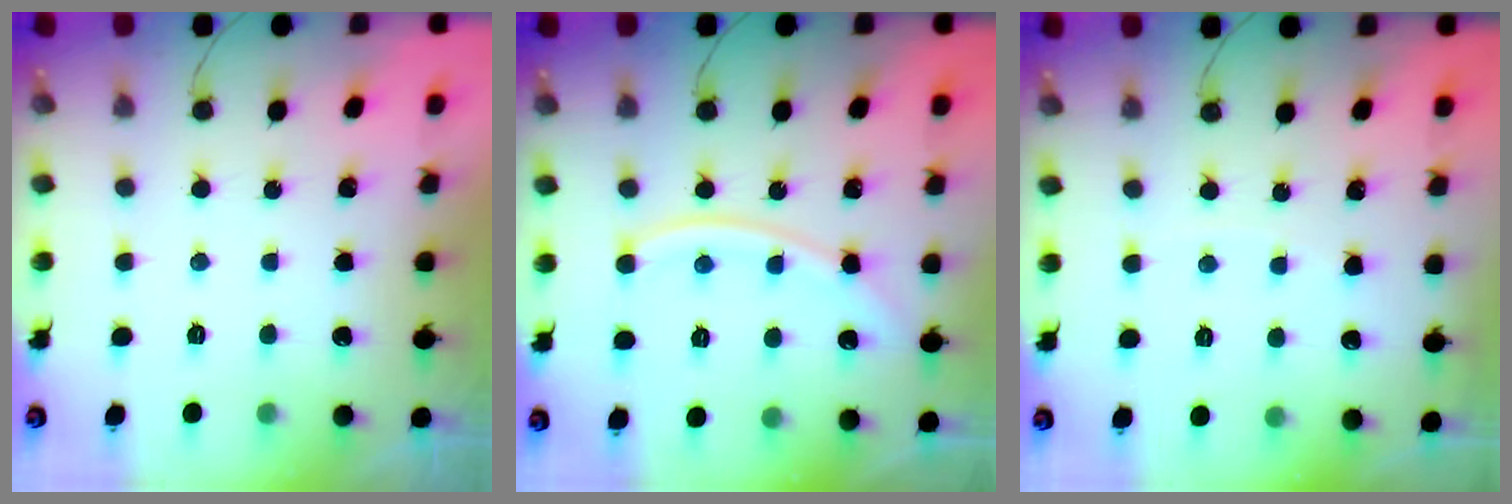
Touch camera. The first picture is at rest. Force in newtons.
{"total": 11.5, "press": 11.4, "slide": 1.3}
{"total": 2.6, "press": 2.6, "slide": 0.4}